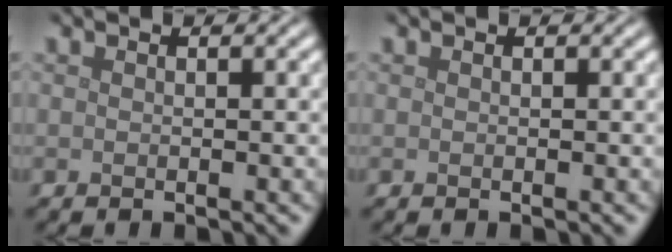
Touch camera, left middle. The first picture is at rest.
{"total": 0.0}